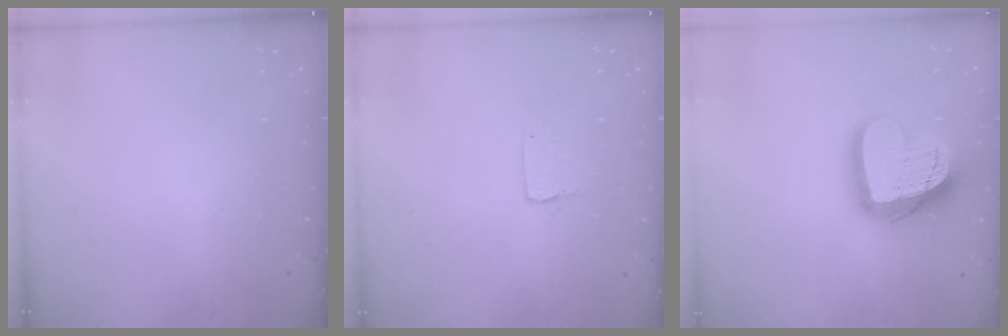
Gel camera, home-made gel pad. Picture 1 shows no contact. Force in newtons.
{"total": 2.0, "press": 2.0, "slide": 0.2}
{"total": 20.4, "press": 20.3, "slide": 1.7}